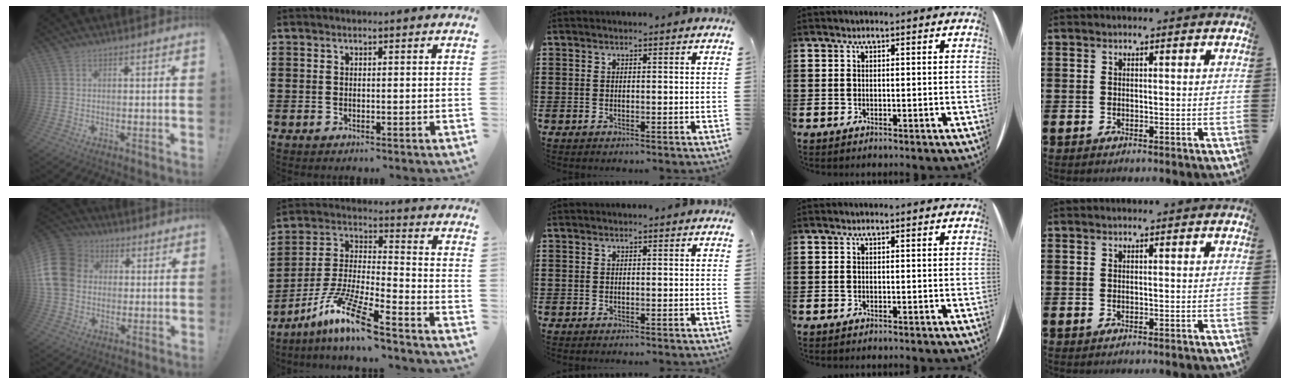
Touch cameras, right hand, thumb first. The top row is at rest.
{"thumb": {"total": 15.9, "force": [2.1, 13.0, 8.9], "torque": [-0.159, 0.012, 0.043]}, "index": {"total": 11.3, "force": [-8.5, 0.5, 7.4], "torque": [-0.164, -0.005, -0.172]}}